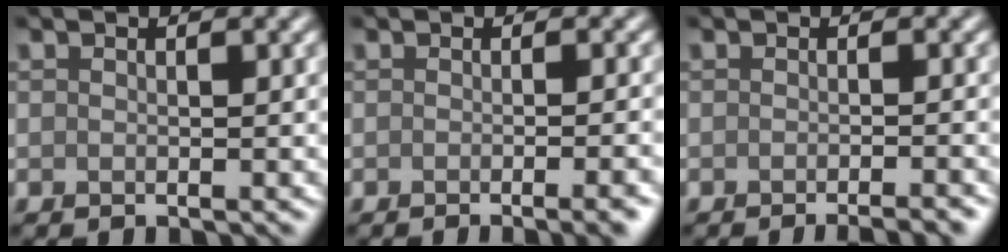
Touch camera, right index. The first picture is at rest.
{"total": 4.2, "force": [-1.8, 1.4, 3.6], "torque": [-0.012, 0.006, -0.021]}
{"total": 3.3, "force": [-2.3, 0.8, 2.3], "torque": [-0.011, 0.007, -0.030]}